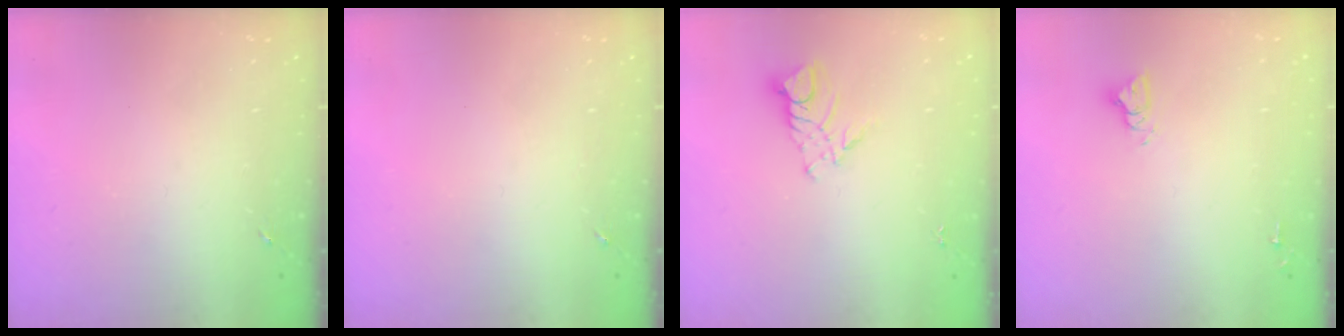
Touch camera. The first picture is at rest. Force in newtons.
{"total": 0.0}
{"total": 6.7, "press": 6.7, "slide": 0.5}
{"total": 4.8, "press": 4.8, "slide": 0.4}